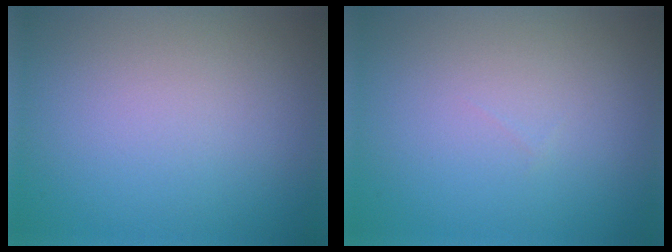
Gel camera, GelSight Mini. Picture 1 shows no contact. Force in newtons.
{"total": 0.0}